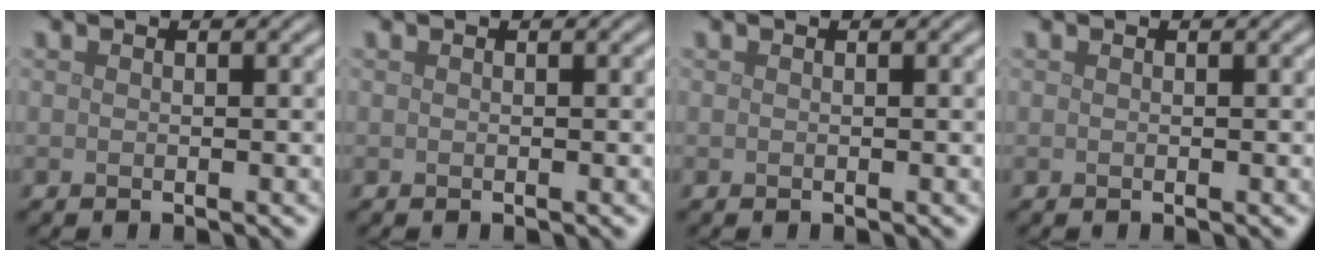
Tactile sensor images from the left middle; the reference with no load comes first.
{"total": 0.0}
{"total": 0.0}
{"total": 0.0}